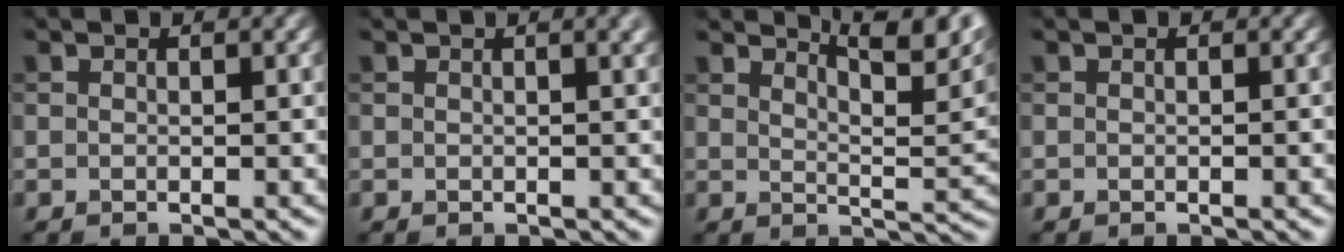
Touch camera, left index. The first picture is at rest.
{"total": 2.2, "force": [1.2, 0.5, 1.8], "torque": [-0.012, 0.005, 0.015]}
{"total": 7.3, "force": [5.4, 1.5, 4.6], "torque": [-0.060, 0.010, 0.077]}
{"total": 0.0}